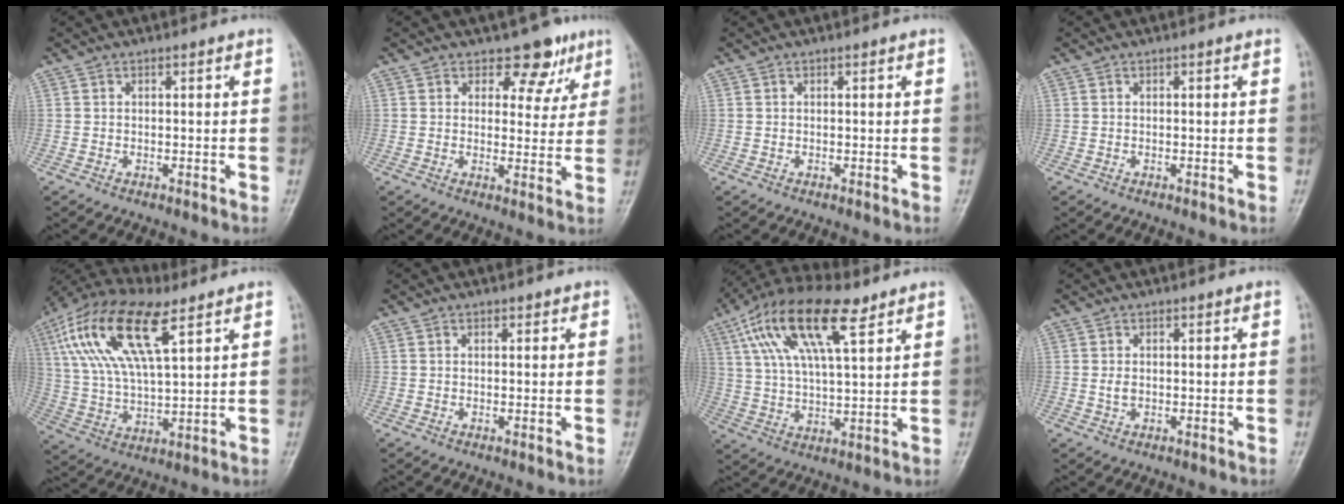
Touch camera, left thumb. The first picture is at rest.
{"total": 6.8, "force": [4.4, 4.5, 2.5], "torque": [0.011, -0.019, 0.055]}
{"total": 0.0}
{"total": 0.0}
{"total": 18.8, "force": [8.5, 7.3, 15.1], "torque": [-0.297, -0.002, 0.159]}
{"total": 0.8, "force": [0.6, 0.5, 0.2], "torque": [0.003, -0.003, 0.005]}
{"total": 17.0, "force": [8.6, 6.1, 13.4], "torque": [-0.242, -0.001, 0.157]}
{"total": 1.6, "force": [0.1, 1.1, 1.1], "torque": [-0.020, -0.002, 0.005]}